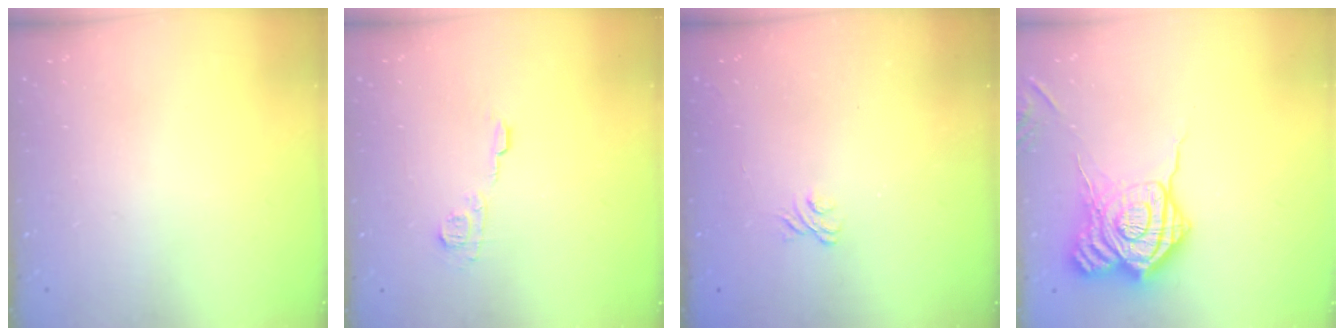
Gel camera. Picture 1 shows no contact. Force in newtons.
{"total": 7.0, "press": 7.0, "slide": 0.6}
{"total": 1.9, "press": 1.5, "slide": 1.1}
{"total": 19.7, "press": 19.7, "slide": 1.0}